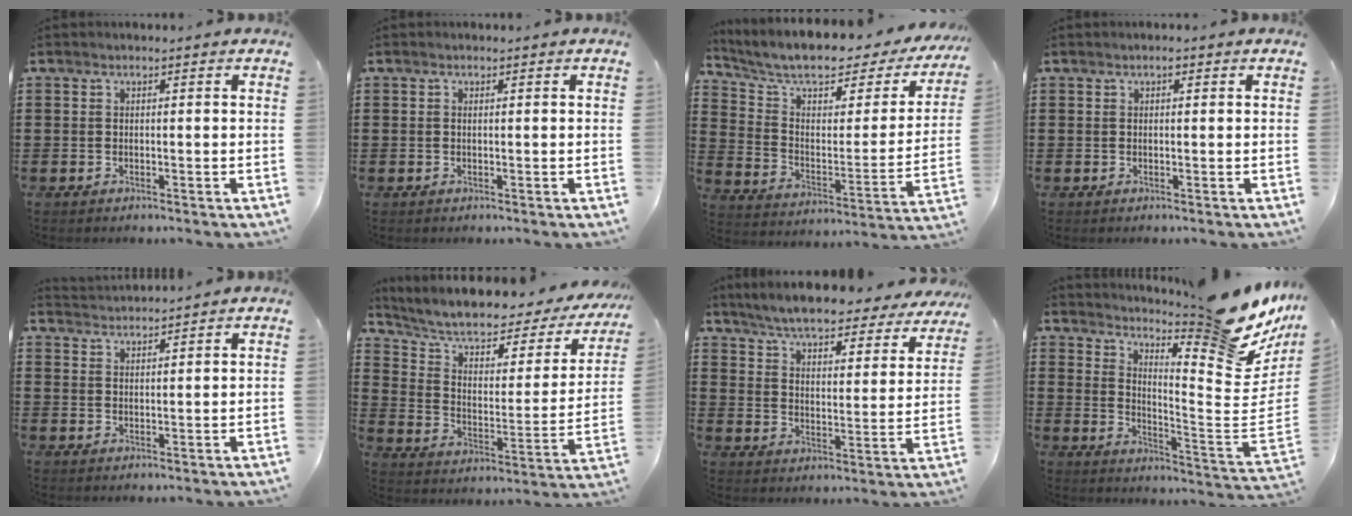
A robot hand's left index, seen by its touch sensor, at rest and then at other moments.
{"total": 0.0}
{"total": 8.5, "force": [6.9, 2.4, 4.3], "torque": [-0.108, -0.045, 0.114]}
{"total": 0.8, "force": [0.3, 0.5, 0.6], "torque": [-0.004, 0.001, 0.003]}
{"total": 2.3, "force": [2.2, -0.3, -0.4], "torque": [0.002, -0.004, 0.044]}
{"total": 7.3, "force": [5.7, 2.4, 4.0], "torque": [-0.098, -0.042, 0.092]}
{"total": 6.2, "force": [6.0, 0.2, 1.7], "torque": [-0.062, -0.040, 0.102]}
{"total": 11.3, "force": [9.5, 0.8, 6.1], "torque": [-0.098, -0.095, 0.149]}